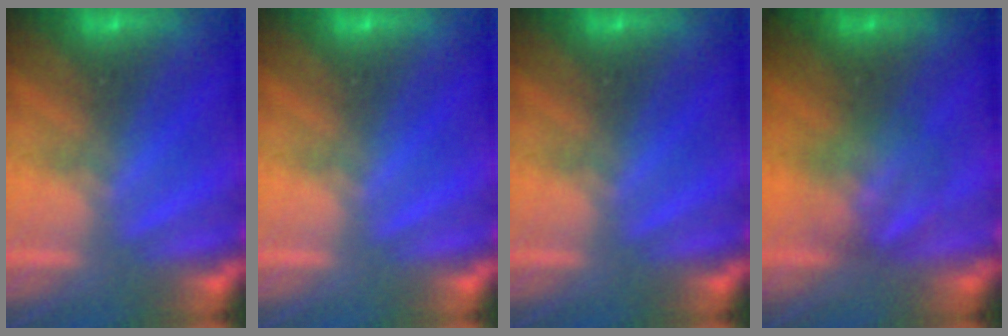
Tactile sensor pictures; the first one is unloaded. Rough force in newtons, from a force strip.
{"total": 0.0}
{"total": 0.0}
{"total": 2.5}